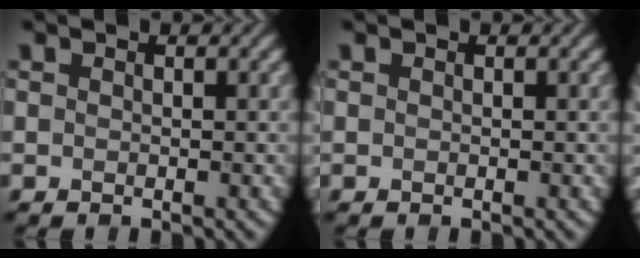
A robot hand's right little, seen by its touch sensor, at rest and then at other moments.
{"total": 0.0}